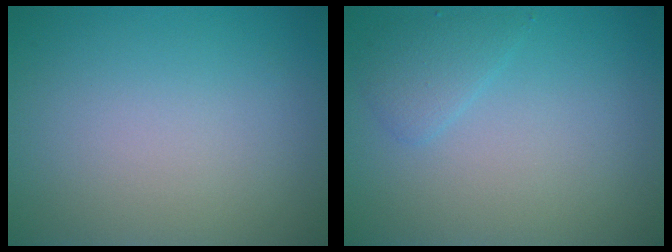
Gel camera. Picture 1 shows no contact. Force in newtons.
{"total": 1.7, "press": 1.7, "slide": 0.1}